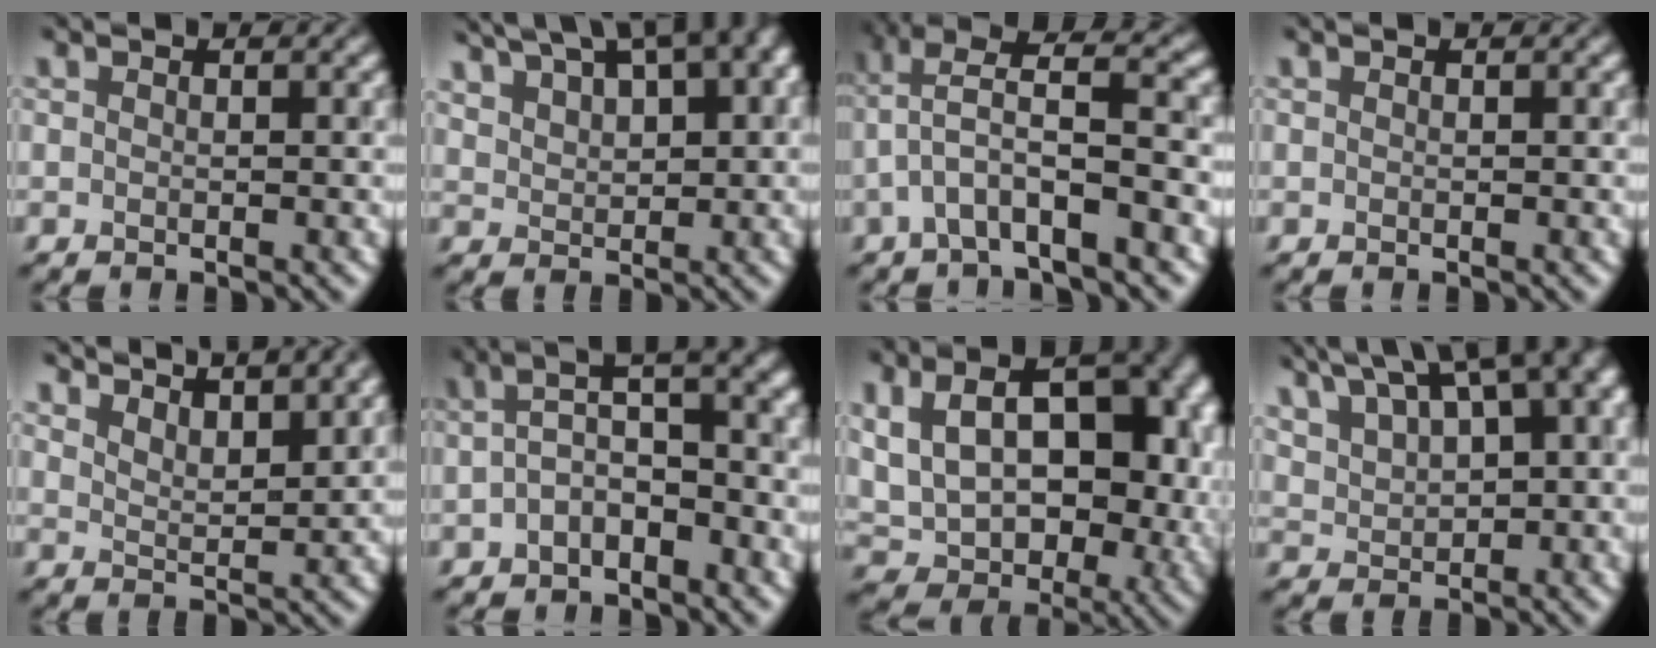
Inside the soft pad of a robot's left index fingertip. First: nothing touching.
{"total": 10.6, "force": [6.8, 4.1, 7.1], "torque": [-0.162, 0.035, 0.139]}
{"total": 5.1, "force": [-2.2, 0.0, 4.5], "torque": [-0.110, 0.008, -0.010]}
{"total": 0.0}
{"total": 6.2, "force": [5.5, 0.7, 2.7], "torque": [-0.039, 0.011, 0.087]}
{"total": 4.4, "force": [-0.5, 1.4, 4.1], "torque": [-0.093, 0.007, 0.016]}
{"total": 12.0, "force": [1.3, 7.8, 9.0], "torque": [-0.148, -0.014, 0.080]}
{"total": 14.0, "force": [7.5, 6.6, 9.7], "torque": [-0.207, 0.037, 0.162]}